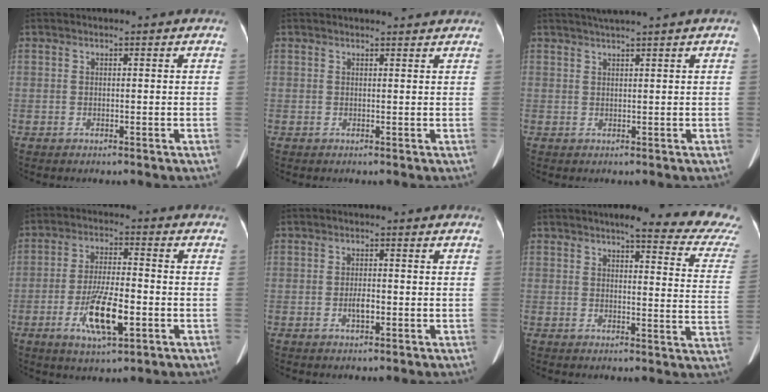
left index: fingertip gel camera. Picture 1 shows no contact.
{"total": 2.6, "force": [2.6, 0.6, 0.3], "torque": [-0.007, 0.018, 0.026]}
{"total": 2.1, "force": [1.8, -0.6, 1.0], "torque": [-0.013, 0.013, 0.036]}
{"total": 9.9, "force": [-3.6, 2.4, 8.9], "torque": [-0.172, -0.010, -0.062]}
{"total": 2.1, "force": [-0.9, 0.8, 1.8], "torque": [-0.032, 0.000, -0.013]}
{"total": 16.7, "force": [14.8, 1.8, 7.4], "torque": [-0.074, -0.049, 0.148]}